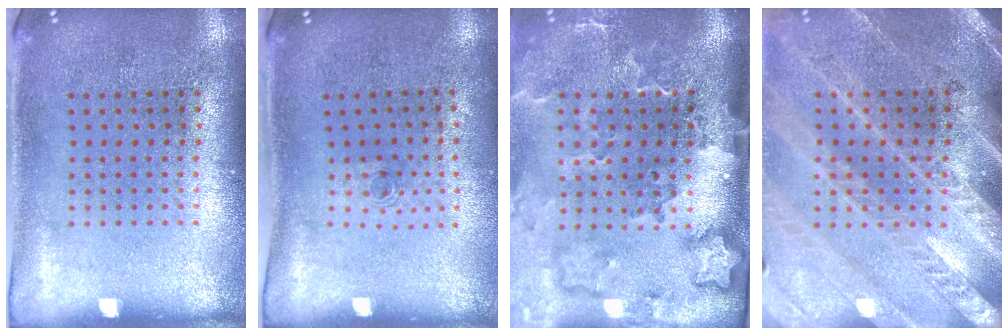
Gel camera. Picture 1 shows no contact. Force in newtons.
{"total": 0.6, "press": 0.3, "slide": 0.5}
{"total": 3.3, "press": 2.4, "slide": 2.2}
{"total": 2.9, "press": 2.6, "slide": 1.1}